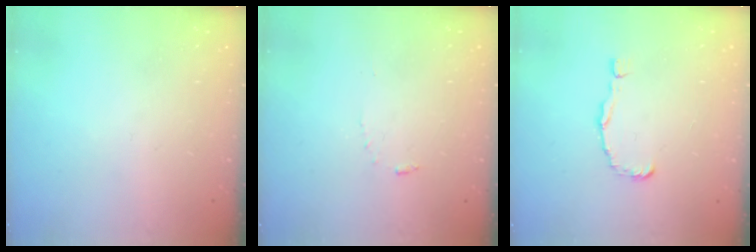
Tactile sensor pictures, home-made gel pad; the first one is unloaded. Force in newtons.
{"total": 3.6, "press": 3.6, "slide": 0.4}
{"total": 1.6, "press": 1.5, "slide": 0.1}